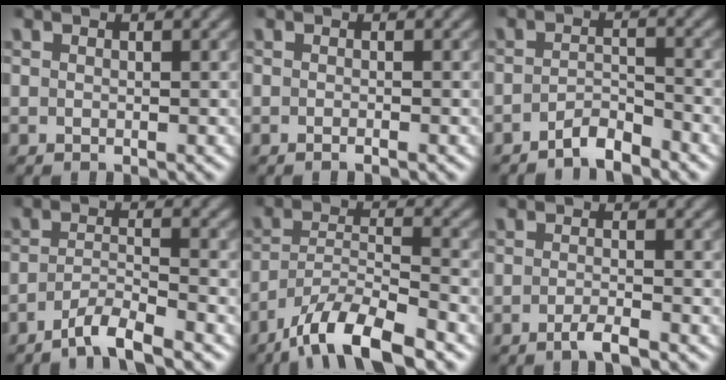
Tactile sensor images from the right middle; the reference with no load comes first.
{"total": 0.8, "force": [-0.4, 0.2, 0.6], "torque": [-0.006, -0.003, -0.009]}
{"total": 2.4, "force": [-2.2, 0.3, 1.1], "torque": [-0.017, 0.007, -0.043]}
{"total": 3.7, "force": [-2.7, 0.6, 2.4], "torque": [-0.036, 0.004, -0.061]}
{"total": 8.3, "force": [-6.3, 1.9, 5.0], "torque": [-0.078, -0.001, -0.119]}
{"total": 1.9, "force": [-1.2, 0.4, 1.4], "torque": [-0.020, 0.001, -0.028]}